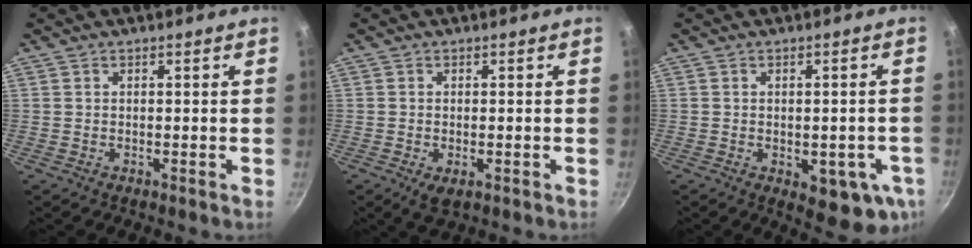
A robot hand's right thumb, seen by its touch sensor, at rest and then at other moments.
{"total": 3.2, "force": [-1.1, 1.7, 2.5], "torque": [-0.042, -0.011, -0.013]}
{"total": 10.3, "force": [-2.8, 4.8, 8.6], "torque": [-0.073, -0.003, -0.030]}